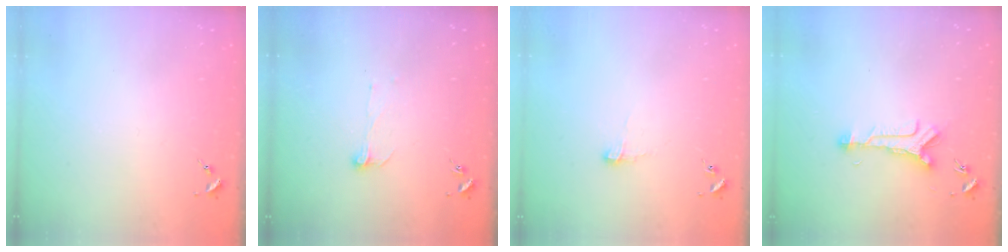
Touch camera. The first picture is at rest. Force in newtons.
{"total": 6.0, "press": 6.0, "slide": 0.5}
{"total": 6.8, "press": 6.8, "slide": 0.7}
{"total": 8.3, "press": 8.3, "slide": 0.5}